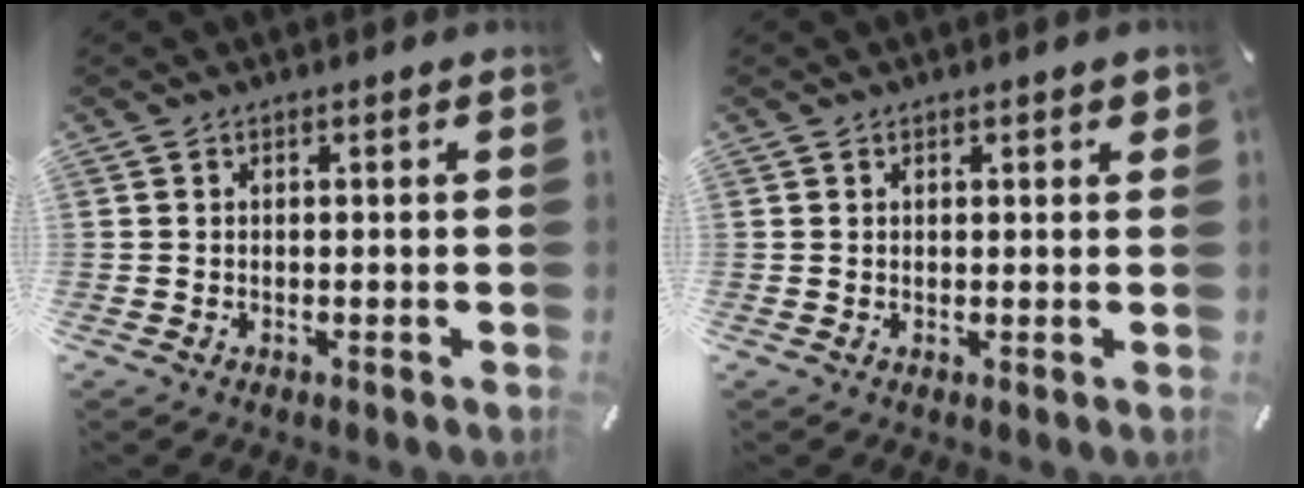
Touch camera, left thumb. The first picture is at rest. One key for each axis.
{"total": 1.0, "fx": 0.6, "fy": 0.5, "fz": 0.7, "tx": -0.005, "ty": -0.001, "tz": 0.008}